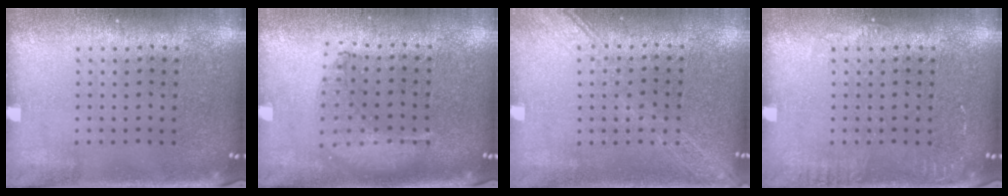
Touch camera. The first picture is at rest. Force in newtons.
{"total": 0.9, "press": 0.9, "slide": 0.2}
{"total": 1.6, "press": 1.6, "slide": 0.4}
{"total": 1.0, "press": 1.0, "slide": 0.2}